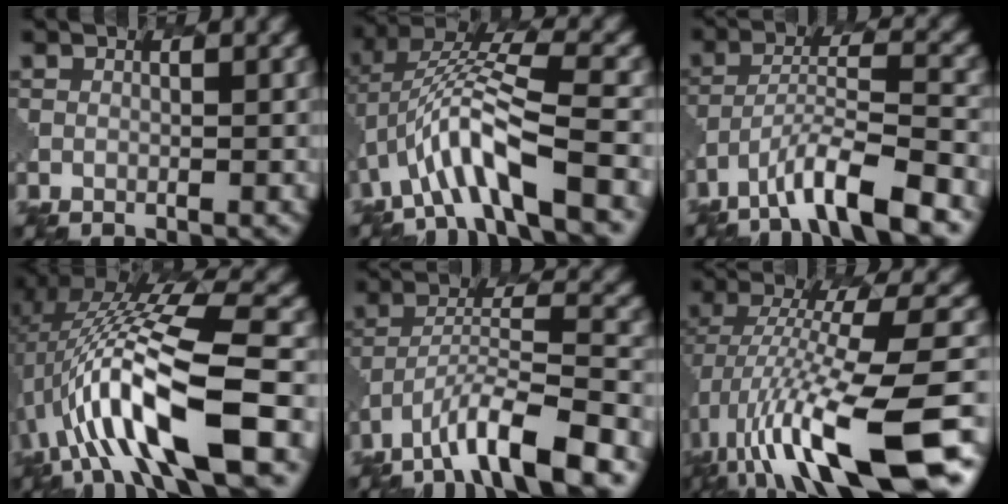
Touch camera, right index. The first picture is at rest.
{"total": 8.4, "force": [-2.8, 2.3, 7.5], "torque": [-0.147, 0.019, -0.053]}
{"total": 7.2, "force": [-5.0, 1.2, 5.0], "torque": [-0.089, 0.004, -0.088]}
{"total": 12.5, "force": [-2.2, 3.6, 11.8], "torque": [-0.218, 0.017, -0.030]}
{"total": 8.2, "force": [-5.7, 1.5, 5.7], "torque": [-0.100, 0.004, -0.099]}
{"total": 14.2, "force": [-4.8, 4.3, 12.6], "torque": [-0.229, 0.009, -0.071]}